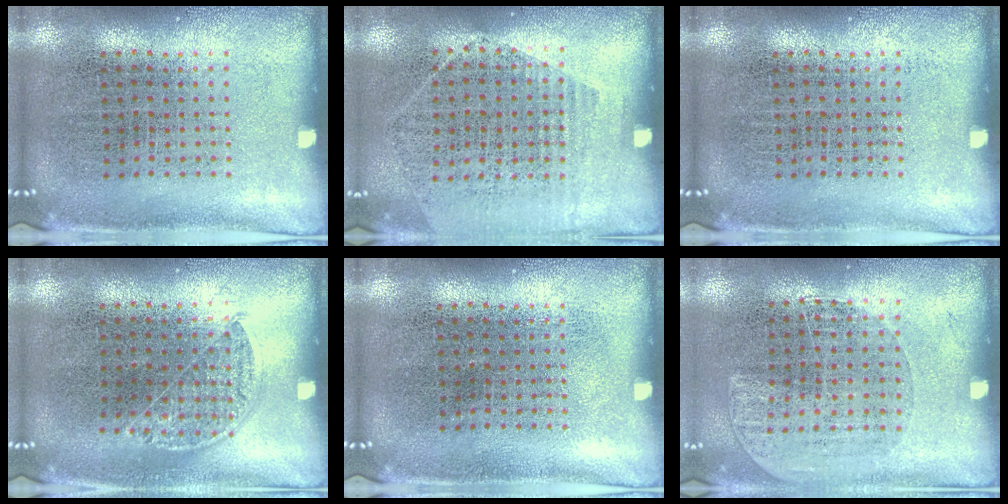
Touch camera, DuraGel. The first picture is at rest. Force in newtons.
{"total": 1.2, "press": 1.0, "slide": 0.6}
{"total": 0.0}
{"total": 0.8, "press": 0.6, "slide": 0.6}
{"total": 0.0}
{"total": 1.1, "press": 0.9, "slide": 0.6}